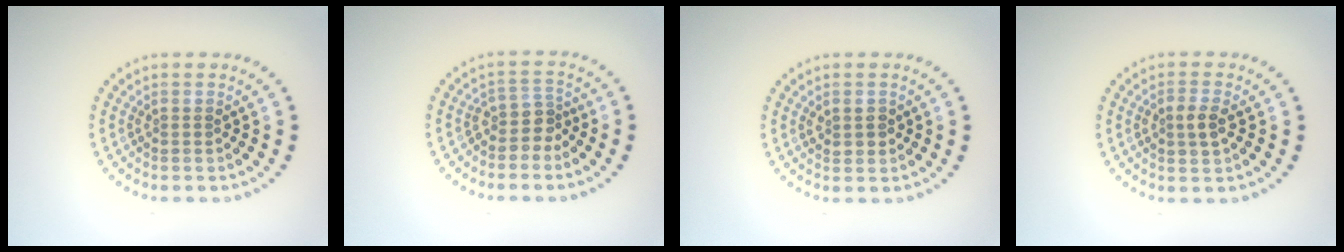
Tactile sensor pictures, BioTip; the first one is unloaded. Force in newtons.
{"total": 2.3, "press": 1.7, "slide": 1.6}
{"total": 1.5, "press": 1.4, "slide": 0.4}
{"total": 2.0, "press": 2.0, "slide": 0.2}